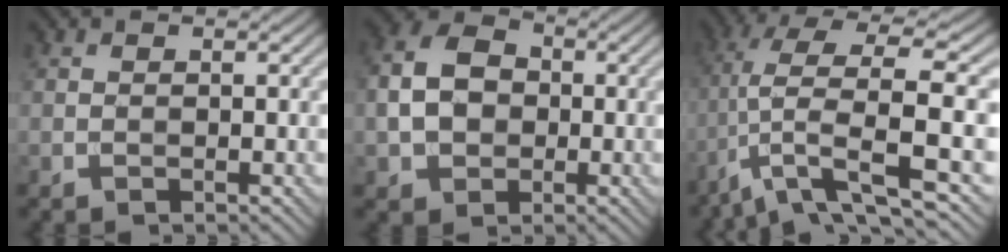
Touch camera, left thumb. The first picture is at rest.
{"total": 7.1, "force": [-0.7, 5.6, 4.3], "torque": [-0.099, 0.004, -0.025]}
{"total": 10.4, "force": [-2.3, 2.4, 9.8], "torque": [-0.193, 0.015, -0.039]}